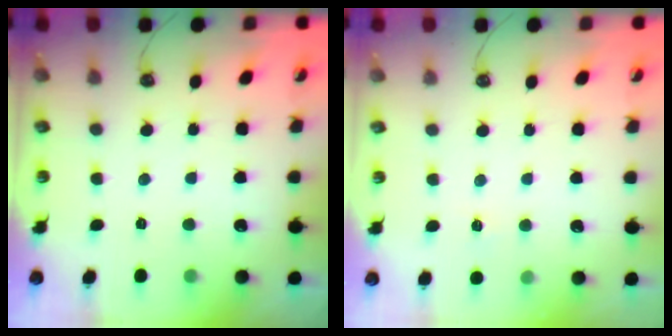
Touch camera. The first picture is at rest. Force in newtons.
{"total": 2.7, "press": 2.6, "slide": 0.3}